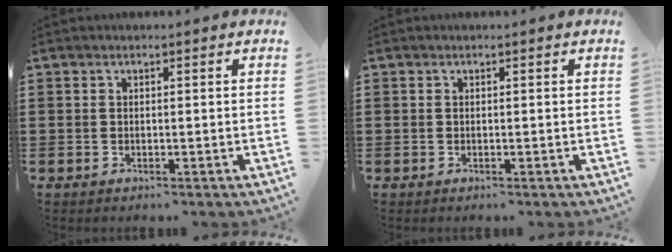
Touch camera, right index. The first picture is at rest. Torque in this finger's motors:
{"motor_torque": [-0.01, 0.01, 0.00, 0.00]}